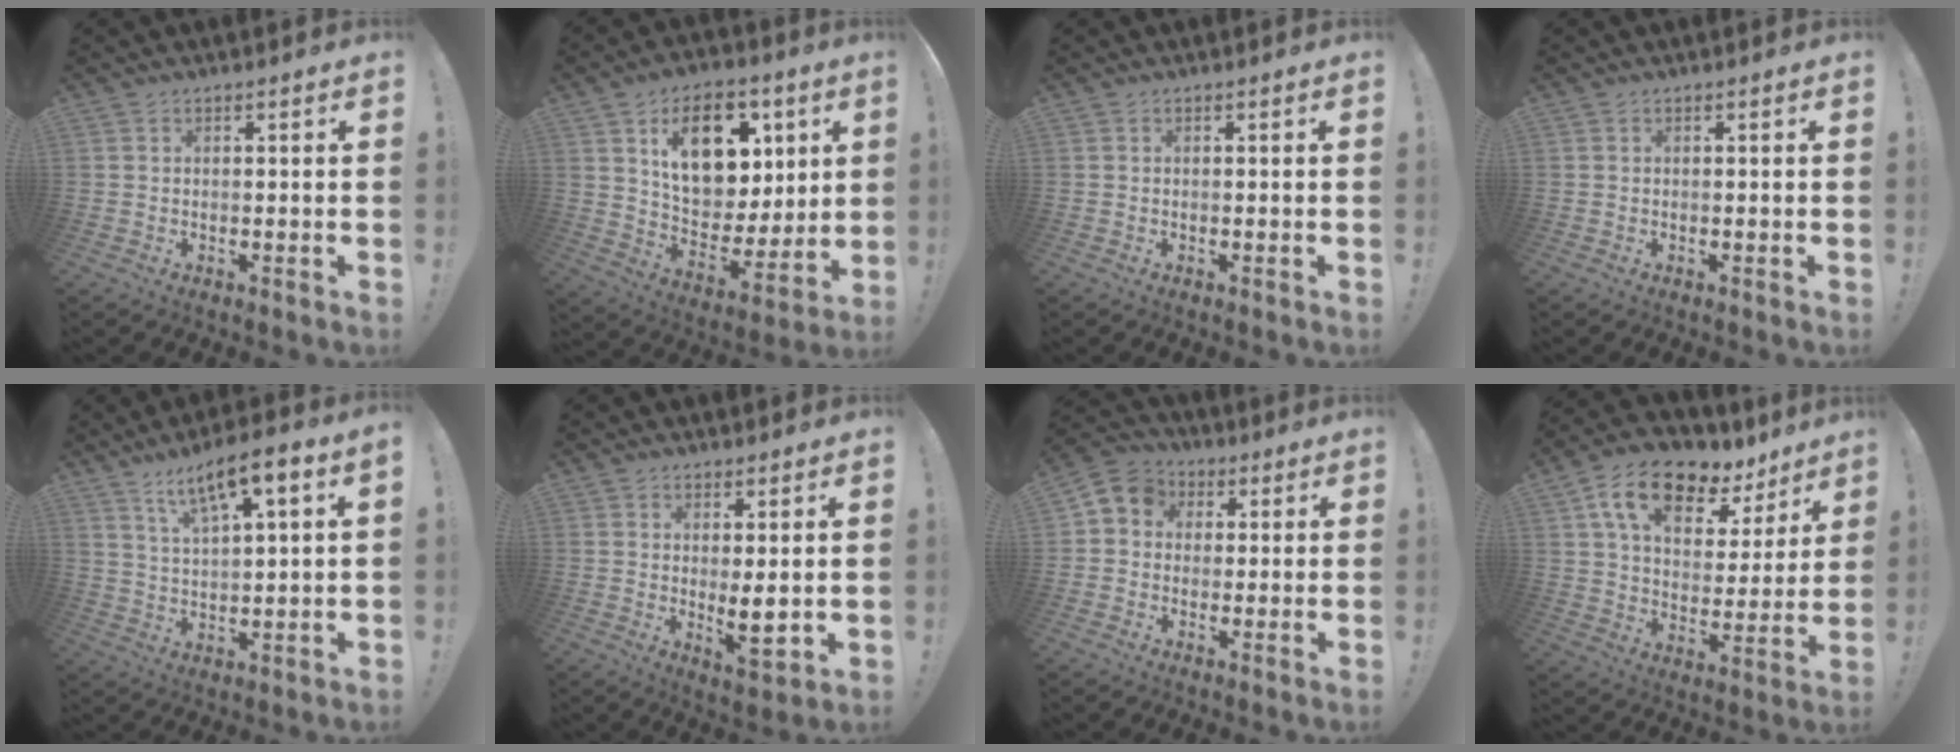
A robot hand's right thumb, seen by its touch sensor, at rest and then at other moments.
{"total": 19.0, "force": [8.2, 12.2, 12.1], "torque": [-0.177, -0.032, 0.151]}
{"total": 0.0}
{"total": 0.0}
{"total": 9.8, "force": [5.6, 2.3, 7.6], "torque": [-0.127, -0.024, 0.093]}
{"total": 6.8, "force": [0.8, 2.0, 6.5], "torque": [-0.078, -0.020, 0.018]}
{"total": 6.2, "force": [0.7, 5.8, 2.3], "torque": [-0.027, 0.008, 0.015]}
{"total": 16.7, "force": [10.1, 8.8, 9.9], "torque": [-0.173, -0.046, 0.181]}